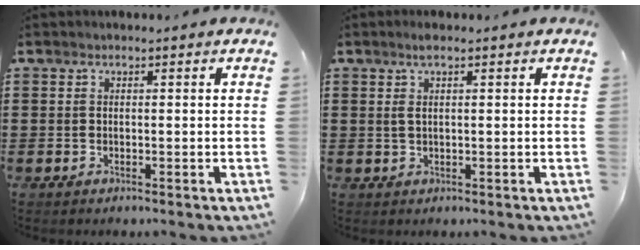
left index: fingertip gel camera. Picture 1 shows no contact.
{"total": 2.0, "force": [0.8, 0.4, 1.8], "torque": [-0.038, 0.003, 0.013]}